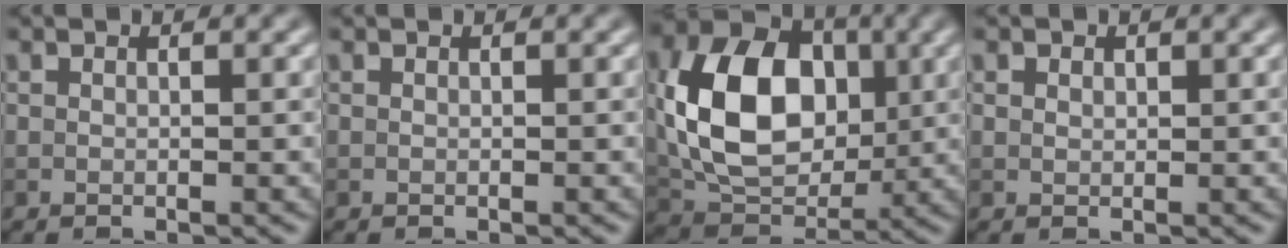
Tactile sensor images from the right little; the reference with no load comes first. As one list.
[{"total": 0.0}, {"total": 11.0, "force": [1.0, 7.7, 7.8], "torque": [-0.154, 0.003, 0.018]}, {"total": 0.7, "force": [0.4, 0.5, 0.2], "torque": [-0.004, -0.001, 0.007]}]